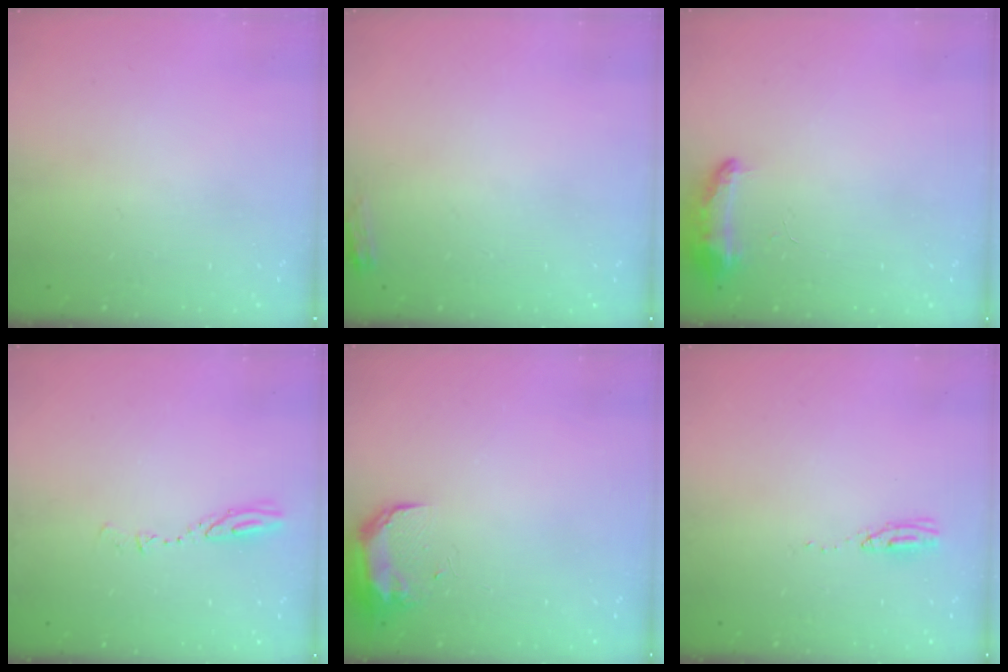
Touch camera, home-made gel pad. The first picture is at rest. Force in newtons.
{"total": 2.6, "press": 2.6, "slide": 0.4}
{"total": 8.4, "press": 8.4, "slide": 0.4}
{"total": 5.2, "press": 5.1, "slide": 0.4}
{"total": 9.1, "press": 9.0, "slide": 0.5}
{"total": 3.5, "press": 3.3, "slide": 1.2}